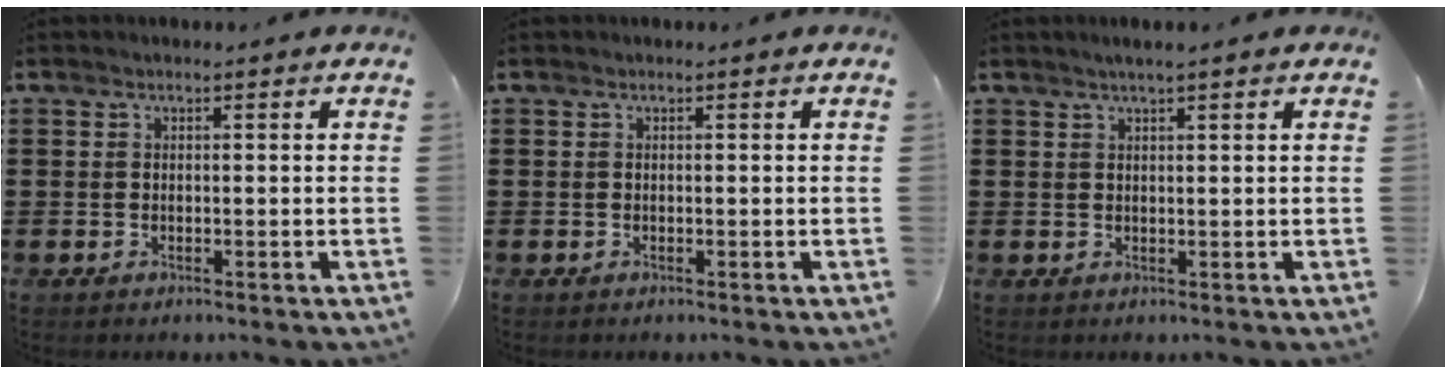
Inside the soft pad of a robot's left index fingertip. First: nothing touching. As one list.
[{"total": 0.0}, {"total": 1.6, "force": [1.2, -0.2, 1.0], "torque": [-0.020, 0.000, 0.022]}]